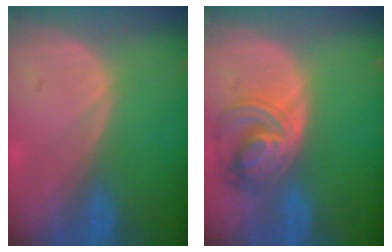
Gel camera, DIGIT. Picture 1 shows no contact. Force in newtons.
{"total": 7.1, "press": 6.9, "slide": 1.8}